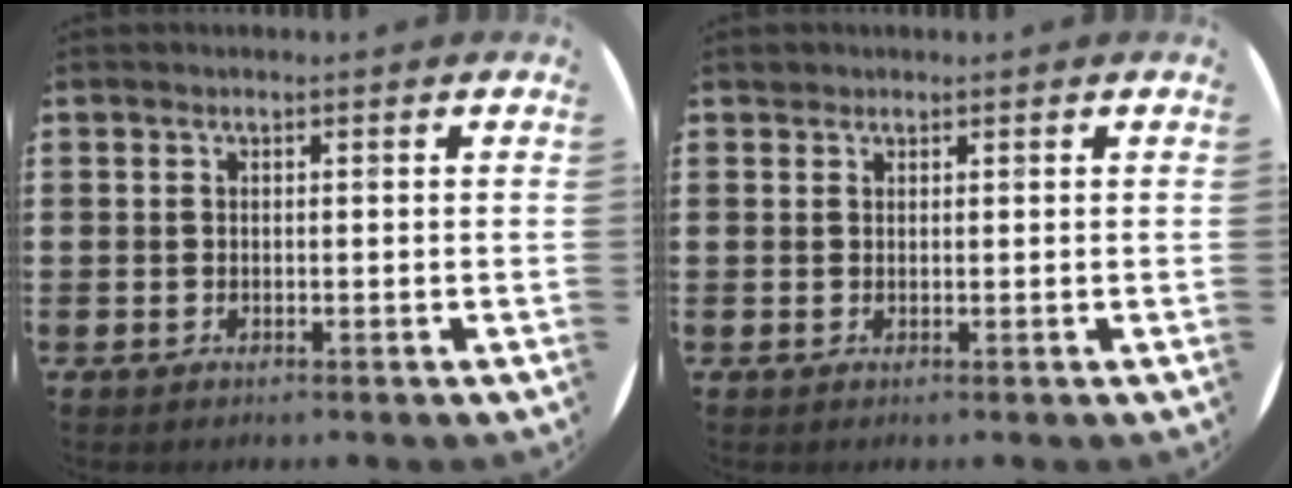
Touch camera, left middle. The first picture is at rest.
{"total": 0.7, "force": [0.6, 0.3, 0.0], "torque": [0.007, -0.001, 0.010]}